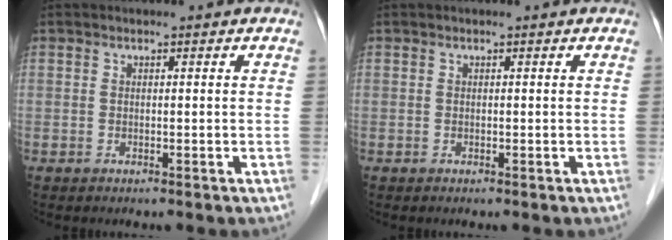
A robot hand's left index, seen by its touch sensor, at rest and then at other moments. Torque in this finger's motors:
{"motor_torque": [-0.03, 0.01, -0.08, -0.01]}